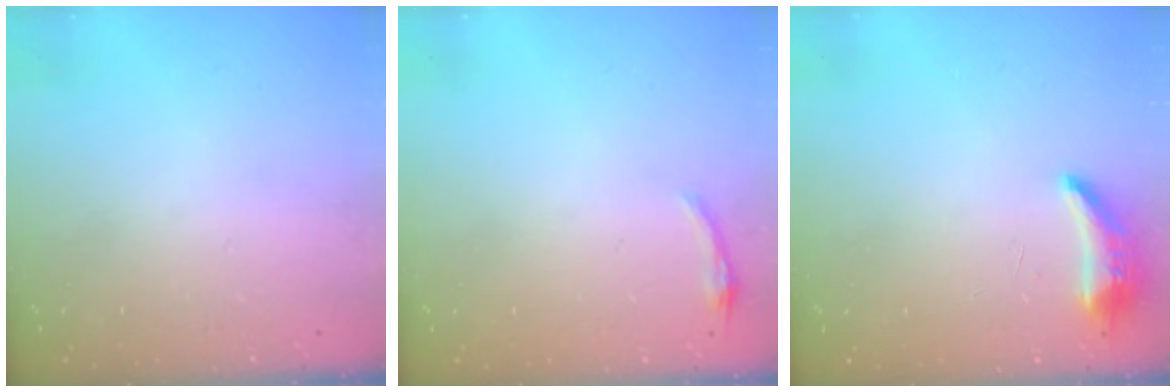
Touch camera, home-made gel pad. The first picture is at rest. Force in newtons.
{"total": 3.1, "press": 3.0, "slide": 0.7}
{"total": 8.3, "press": 8.1, "slide": 1.5}